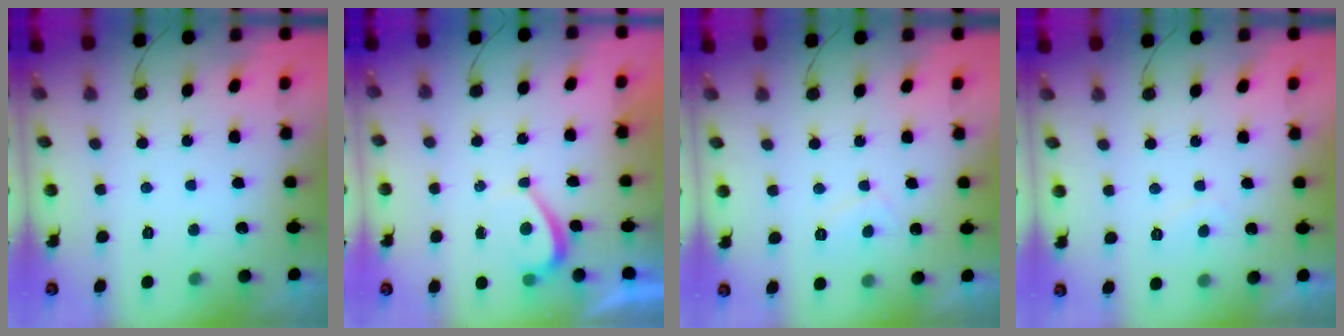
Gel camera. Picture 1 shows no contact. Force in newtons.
{"total": 1.3, "press": 1.1, "slide": 0.5}
{"total": 2.5, "press": 2.4, "slide": 0.7}
{"total": 0.8, "press": 0.5, "slide": 0.6}